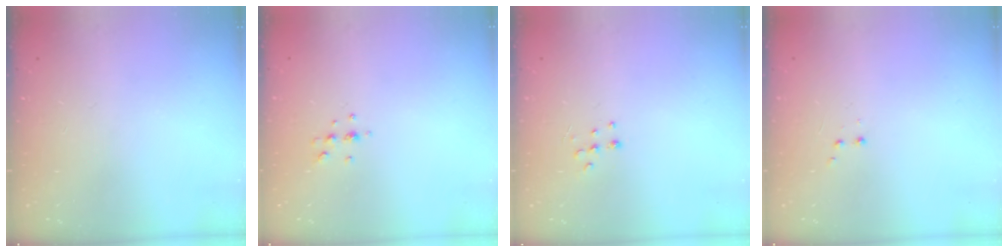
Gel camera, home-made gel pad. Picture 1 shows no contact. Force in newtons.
{"total": 3.8, "press": 3.8, "slide": 0.7}
{"total": 5.2, "press": 5.2, "slide": 0.7}
{"total": 2.0, "press": 1.8, "slide": 0.9}